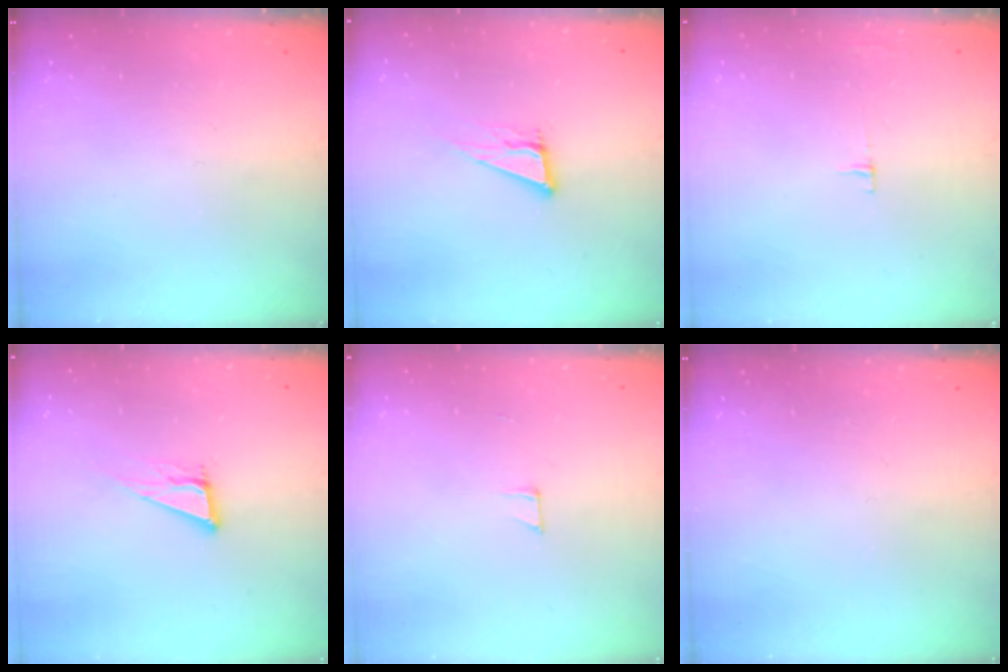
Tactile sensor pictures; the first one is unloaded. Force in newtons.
{"total": 7.6, "press": 7.3, "slide": 2.3}
{"total": 3.3, "press": 3.3, "slide": 0.4}
{"total": 7.6, "press": 7.3, "slide": 2.3}
{"total": 4.3, "press": 4.3, "slide": 0.4}
{"total": 0.0}